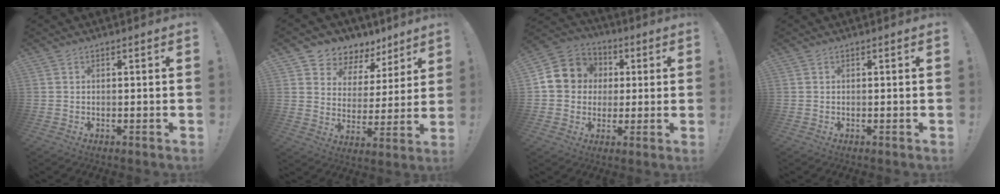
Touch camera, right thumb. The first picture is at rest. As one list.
[{"total": 7.4, "force": [5.0, 5.2, 1.5], "torque": [-0.033, -0.044, 0.099]}, {"total": 11.6, "force": [1.7, 10.8, 3.7], "torque": [-0.053, 0.002, 0.040]}, {"total": 0.0}]